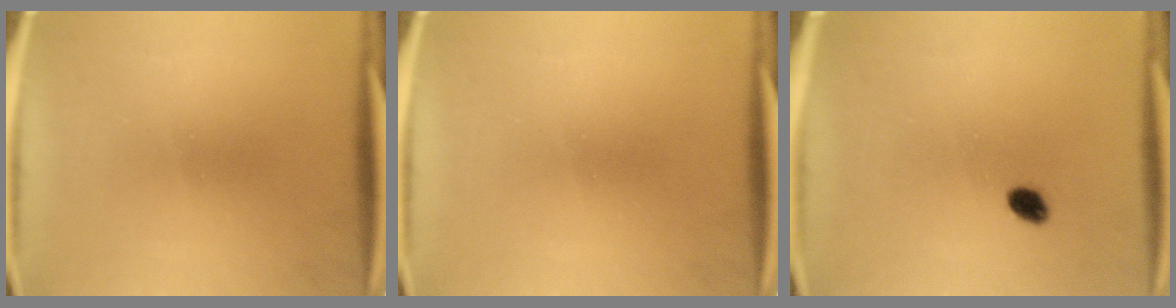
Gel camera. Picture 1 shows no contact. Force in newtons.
{"total": 0.0}
{"total": 2.4}